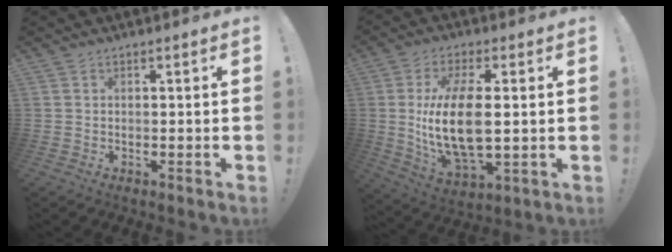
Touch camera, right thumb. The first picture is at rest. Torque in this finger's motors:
{"motor_torque": [-0.09, 1.18, 1.61, -0.62, 0.72]}